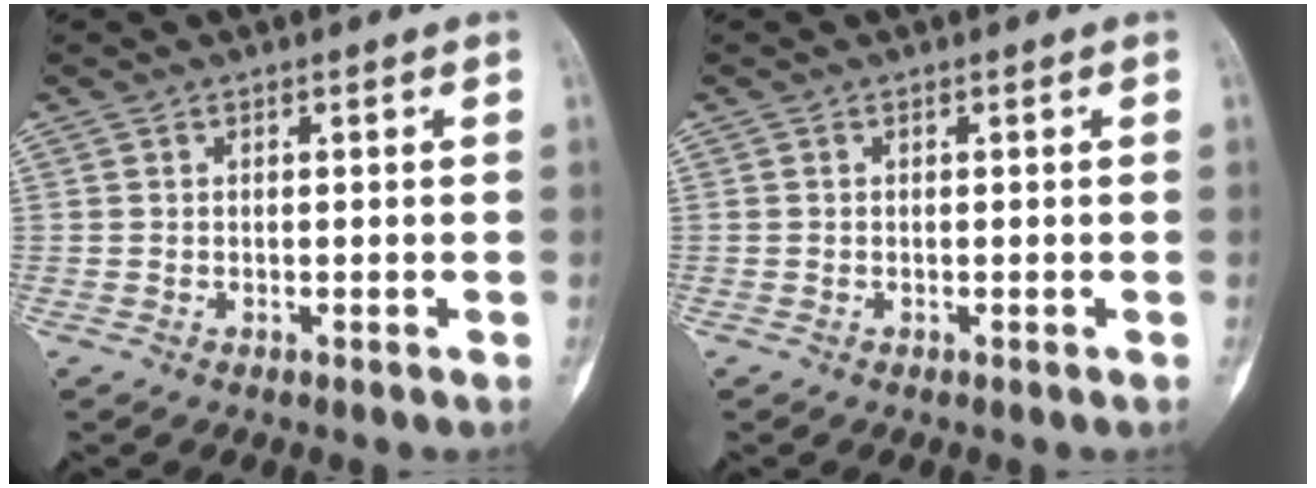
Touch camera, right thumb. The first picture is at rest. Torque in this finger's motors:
{"motor_torque": [1.94, 3.07, 0.02, -0.17, -0.03]}